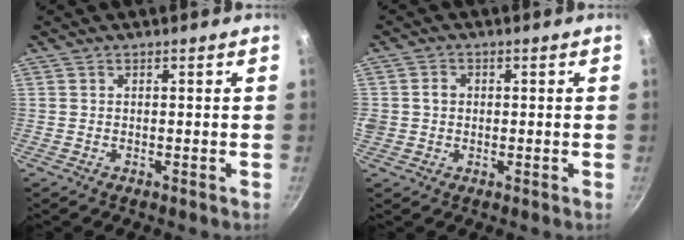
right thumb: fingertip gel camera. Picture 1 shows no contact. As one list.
[{"total": 3.1, "force": [0.1, 2.8, 1.3], "torque": [-0.009, 0.008, -0.001]}]